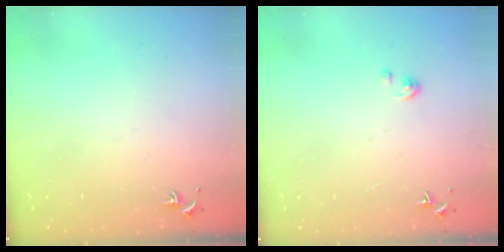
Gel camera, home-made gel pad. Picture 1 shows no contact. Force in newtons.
{"total": 2.1, "press": 2.1, "slide": 0.2}